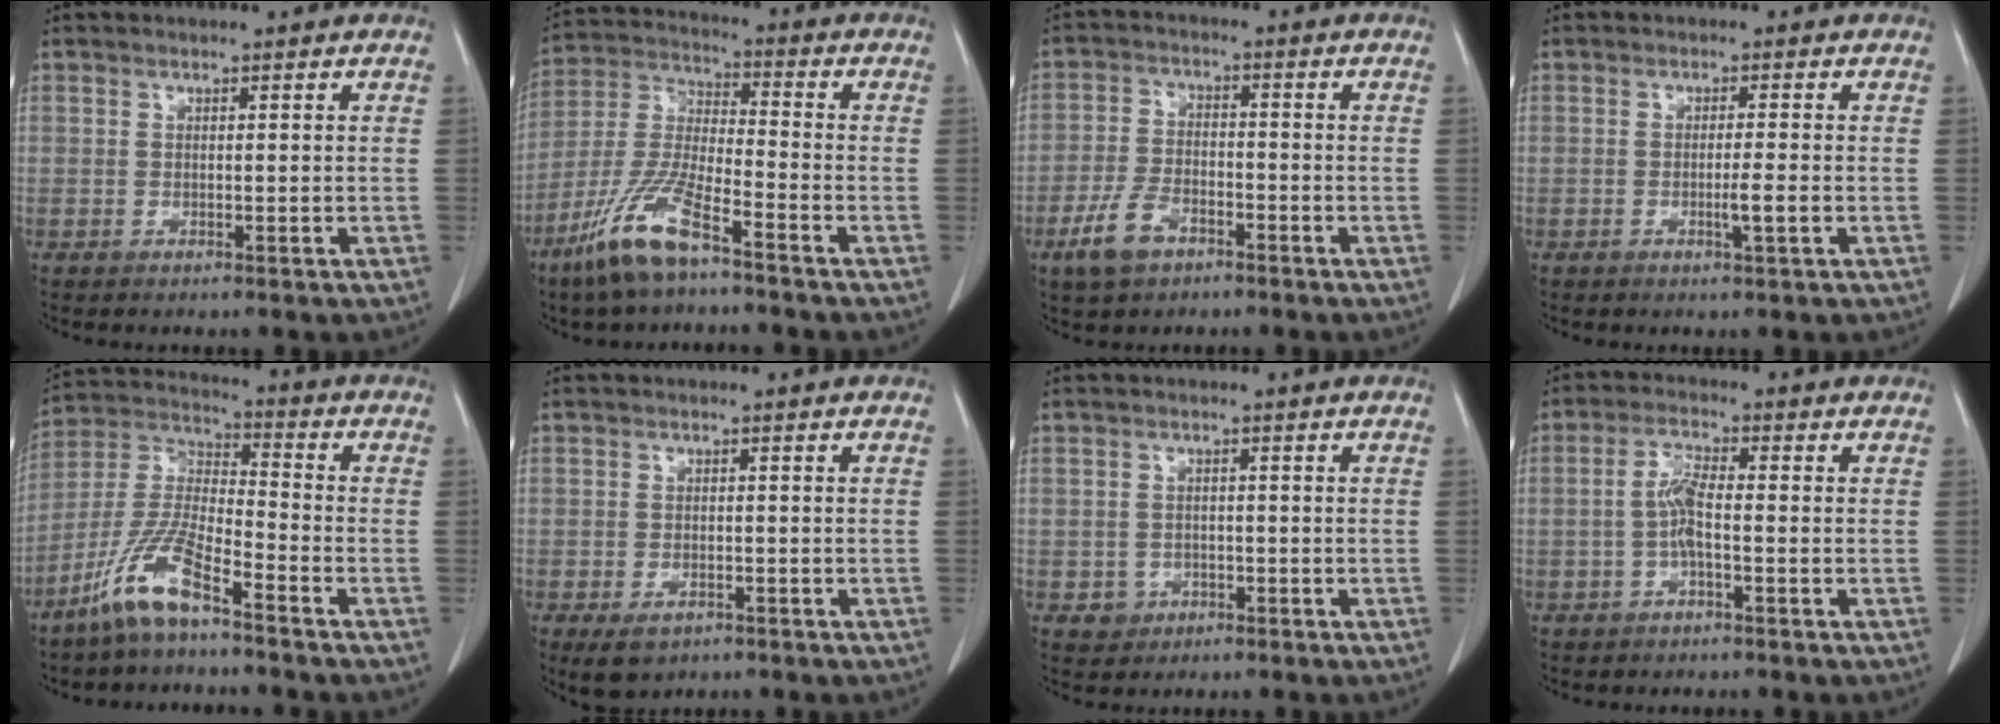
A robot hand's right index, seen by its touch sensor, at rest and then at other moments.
{"total": 11.7, "force": [-7.7, 1.8, 8.7], "torque": [-0.194, -0.022, -0.155]}
{"total": 6.6, "force": [-4.0, 3.2, 4.2], "torque": [-0.096, -0.001, -0.073]}
{"total": 2.7, "force": [-0.8, -0.2, 2.6], "torque": [-0.045, -0.005, -0.013]}
{"total": 10.9, "force": [-7.4, 1.5, 7.9], "torque": [-0.174, -0.013, -0.152]}
{"total": 3.9, "force": [-2.4, 2.1, 2.2], "torque": [-0.043, -0.006, -0.030]}
{"total": 2.5, "force": [-1.0, 2.3, 0.2], "torque": [0.003, 0.011, -0.011]}
{"total": 4.1, "force": [-0.8, 0.6, 3.9], "torque": [-0.084, 0.006, -0.018]}